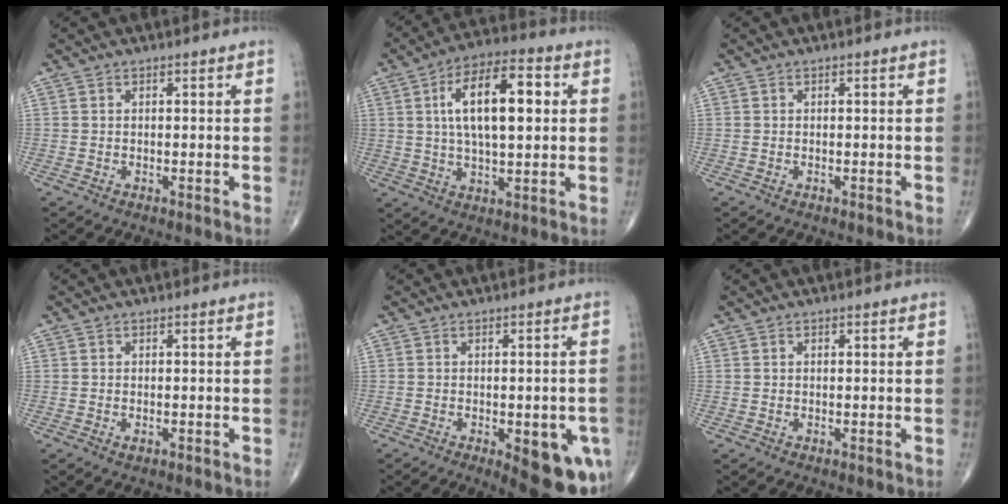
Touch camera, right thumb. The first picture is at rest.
{"total": 15.5, "force": [3.1, 6.7, 13.7], "torque": [-0.218, 0.011, 0.049]}
{"total": 0.0}
{"total": 0.8, "force": [-0.3, 0.4, 0.6], "torque": [-0.009, -0.001, -0.004]}
{"total": 12.6, "force": [-4.7, 4.9, 10.7], "torque": [-0.104, 0.004, -0.043]}
{"total": 0.0}